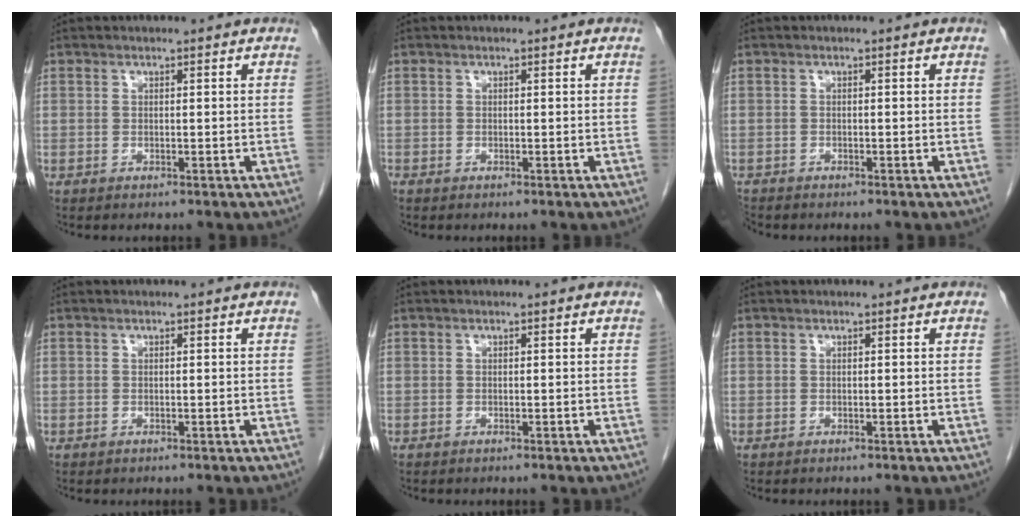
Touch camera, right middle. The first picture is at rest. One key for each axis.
{"total": 0.0}
{"total": 1.2, "fx": -1.2, "fy": 0.3, "fz": 0.0, "tx": -0.006, "ty": -0.004, "tz": -0.023}
{"total": 0.0}
{"total": 0.0}
{"total": 0.0}